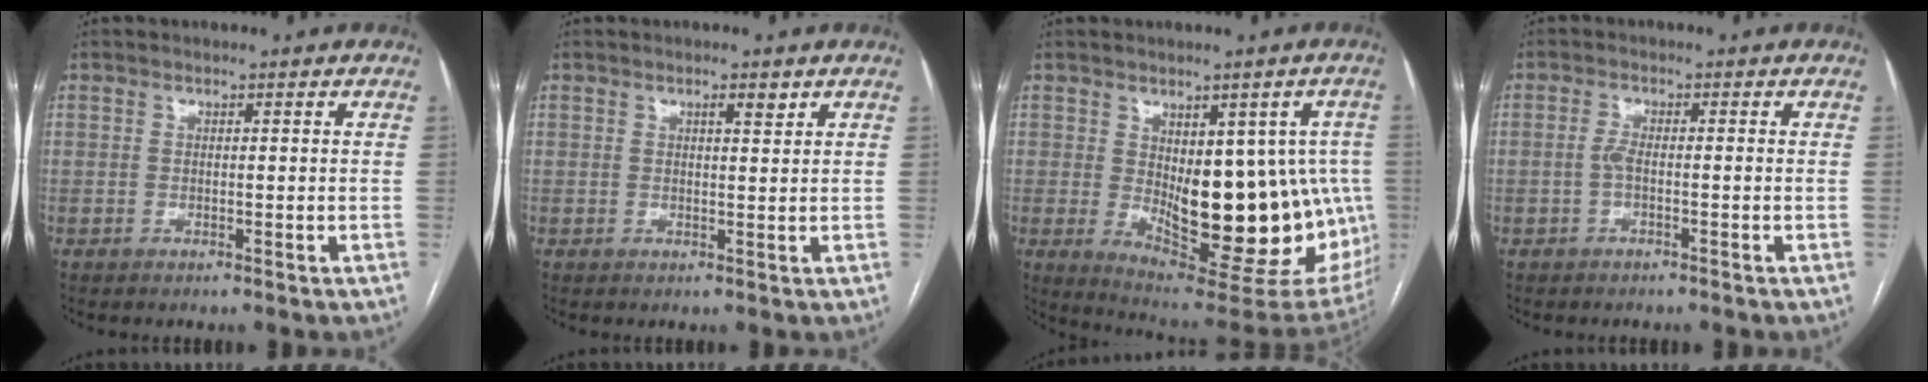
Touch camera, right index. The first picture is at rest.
{"total": 1.7, "force": [1.1, 0.2, 1.3], "torque": [-0.023, -0.003, 0.016]}
{"total": 20.6, "force": [-1.7, 8.4, 18.7], "torque": [-0.184, 0.001, 0.009]}
{"total": 1.6, "force": [-0.7, 0.0, 1.5], "torque": [-0.028, 0.003, -0.016]}